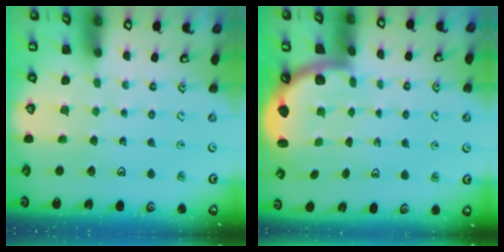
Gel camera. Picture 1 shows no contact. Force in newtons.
{"total": 2.2, "press": 2.1, "slide": 0.5}